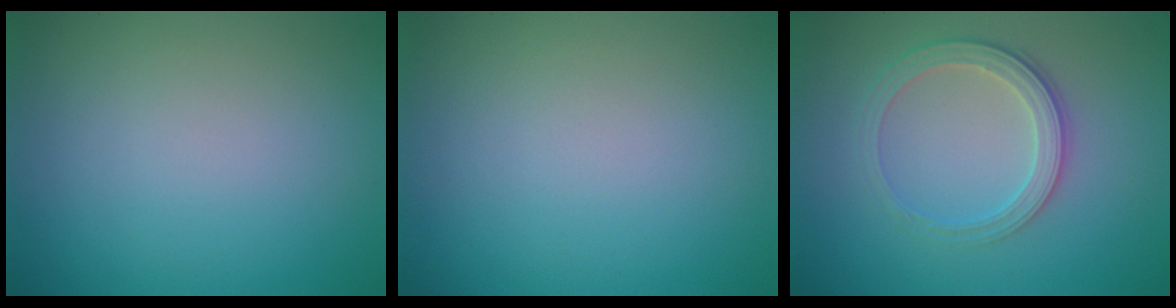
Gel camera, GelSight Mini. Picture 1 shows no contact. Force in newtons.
{"total": 0.0}
{"total": 2.8, "press": 2.6, "slide": 0.8}